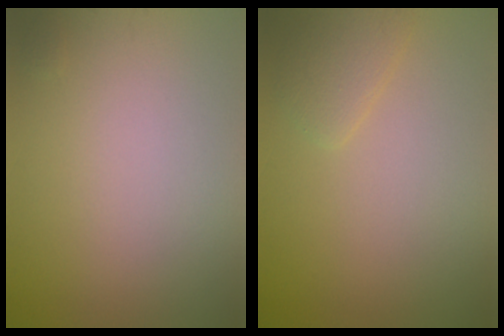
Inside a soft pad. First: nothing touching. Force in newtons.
{"total": 1.5, "press": 1.5, "slide": 0.2}